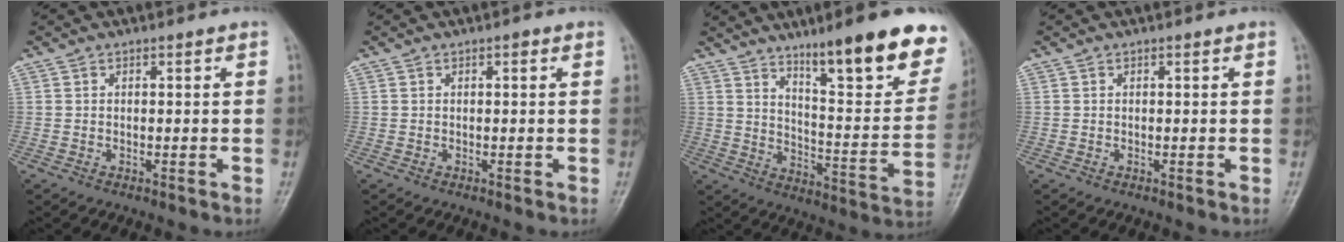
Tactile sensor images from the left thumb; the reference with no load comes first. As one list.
[{"total": 0.6, "force": [0.3, 0.3, 0.5], "torque": [-0.006, 0.001, 0.001]}, {"total": 21.6, "force": [13.8, 4.6, 15.9], "torque": [-0.185, -0.071, 0.211]}, {"total": 0.0}]